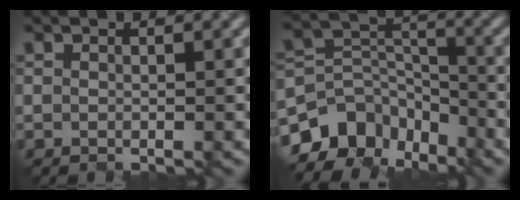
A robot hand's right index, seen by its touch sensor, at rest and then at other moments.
{"total": 8.1, "force": [-5.8, 4.8, 2.9], "torque": [-0.049, -0.005, -0.117]}